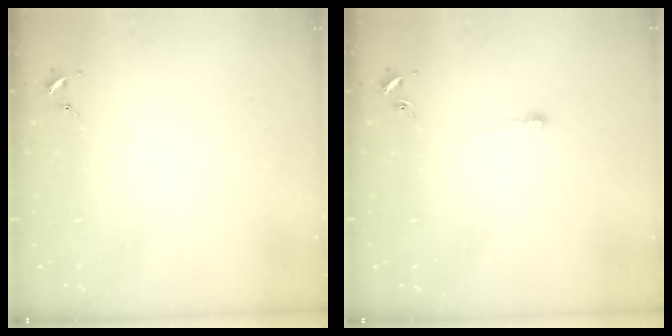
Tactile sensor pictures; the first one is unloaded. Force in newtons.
{"total": 3.4, "press": 3.3, "slide": 0.2}